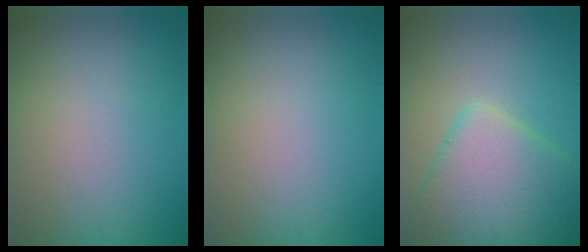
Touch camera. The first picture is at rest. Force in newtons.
{"total": 0.0}
{"total": 8.2, "press": 8.2, "slide": 0.4}